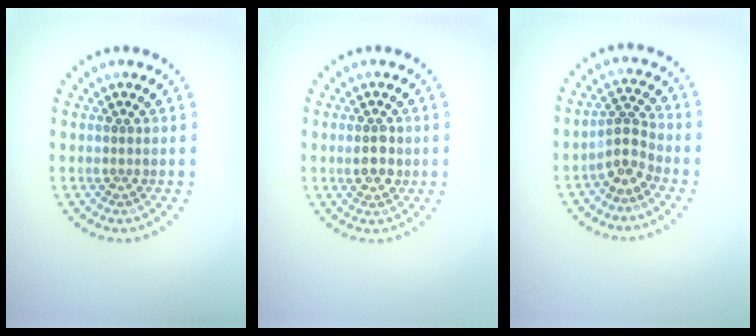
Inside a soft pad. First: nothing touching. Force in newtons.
{"total": 2.1, "press": 2.1, "slide": 0.3}
{"total": 2.6, "press": 1.8, "slide": 1.9}